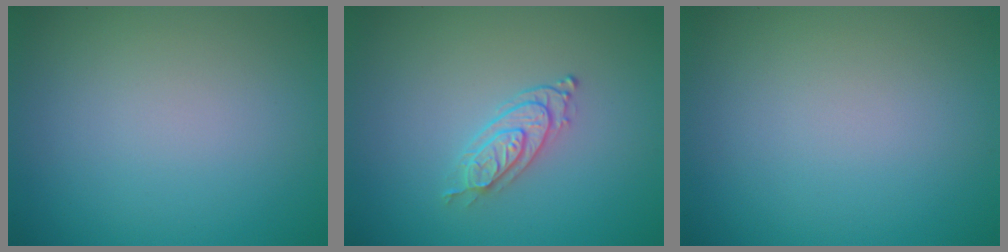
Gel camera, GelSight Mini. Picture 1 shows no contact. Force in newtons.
{"total": 2.5, "press": 2.1, "slide": 1.4}
{"total": 0.0}